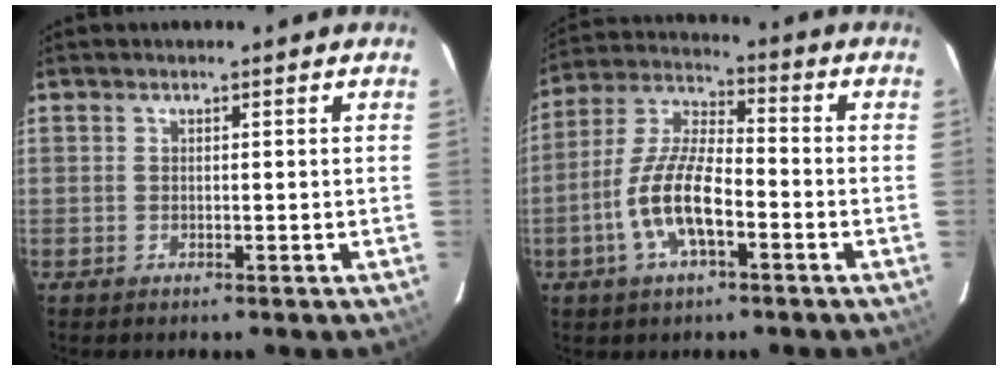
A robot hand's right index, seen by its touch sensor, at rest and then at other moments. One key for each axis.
{"total": 12.0, "fx": -4.4, "fy": 4.2, "fz": 10.4, "tx": -0.221, "ty": 0.004, "tz": -0.086}